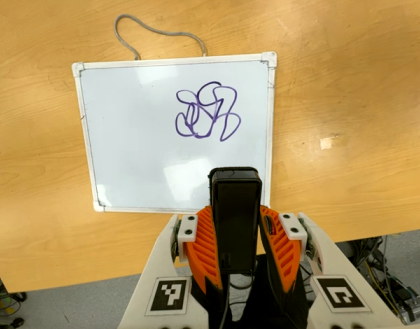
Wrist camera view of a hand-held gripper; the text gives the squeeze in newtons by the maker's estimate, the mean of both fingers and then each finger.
{"total": 4.6, "left": 3.3, "right": 6.0}